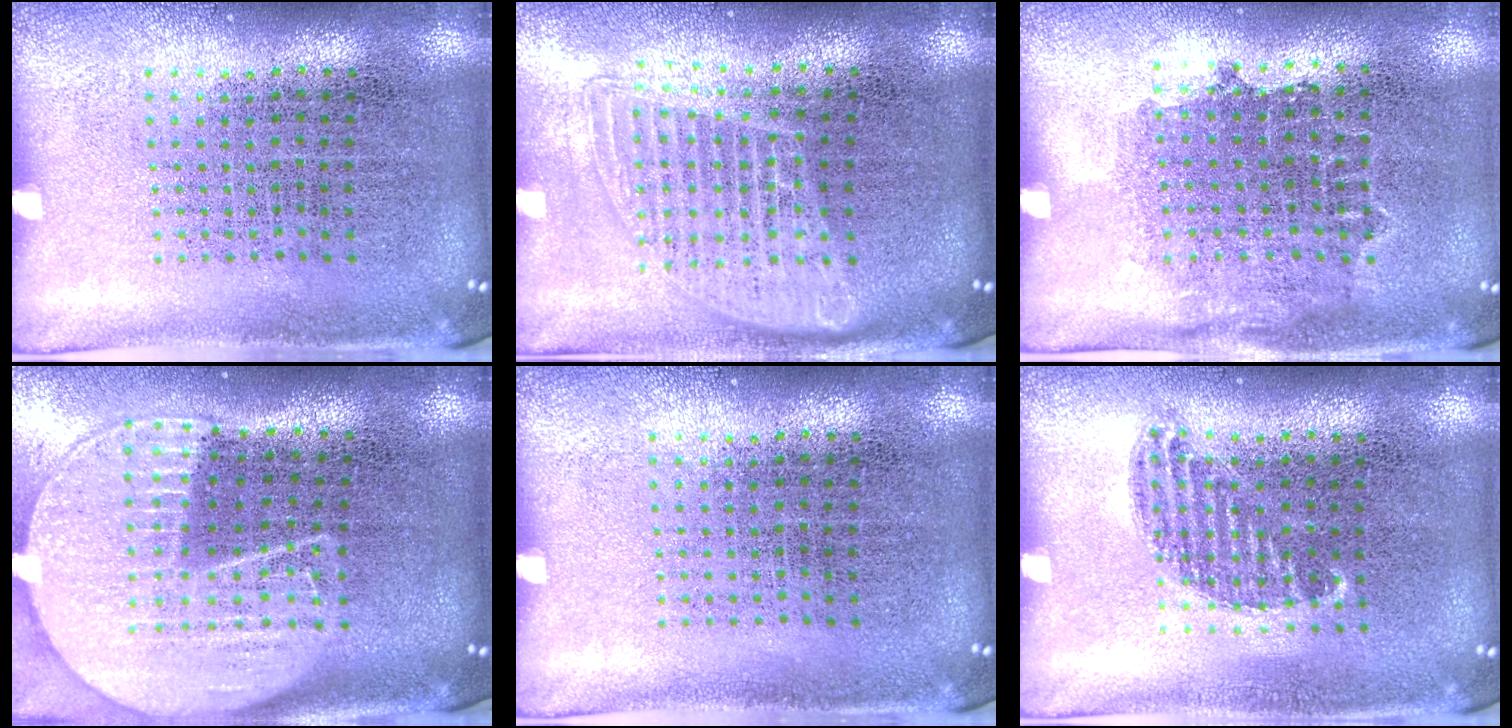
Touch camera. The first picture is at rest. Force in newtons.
{"total": 1.4, "press": 1.2, "slide": 0.7}
{"total": 0.8, "press": 0.7, "slide": 0.4}
{"total": 2.0, "press": 1.8, "slide": 1.0}
{"total": 0.0}
{"total": 0.8, "press": 0.6, "slide": 0.4}